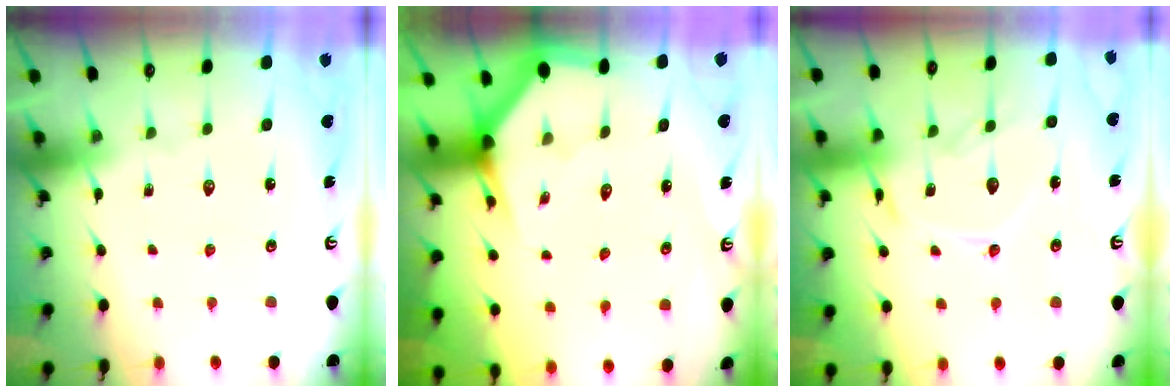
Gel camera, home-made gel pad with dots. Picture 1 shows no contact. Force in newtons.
{"total": 2.8, "press": 2.8, "slide": 0.0}
{"total": 13.0, "press": 13.0, "slide": 0.8}